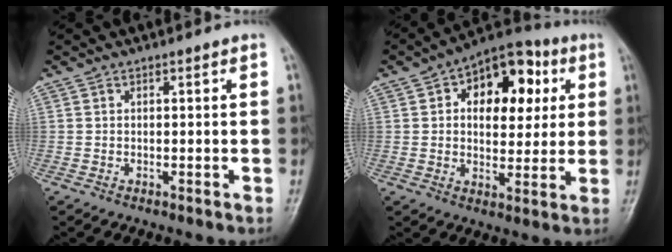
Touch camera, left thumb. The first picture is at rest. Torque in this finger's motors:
{"motor_torque": [-0.31, 0.66, 0.07, 0.09, 0.18]}